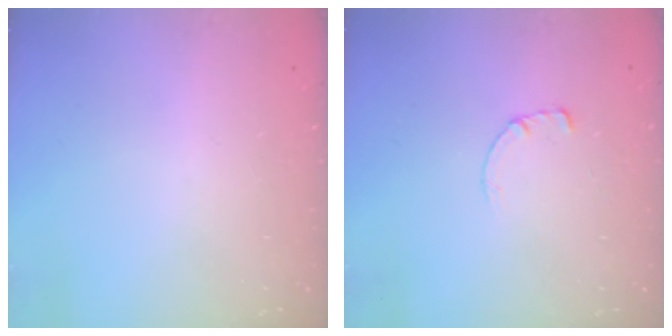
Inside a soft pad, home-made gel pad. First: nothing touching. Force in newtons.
{"total": 0.7, "press": 0.6, "slide": 0.2}